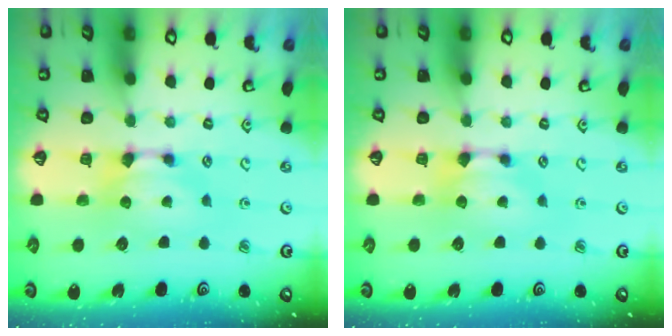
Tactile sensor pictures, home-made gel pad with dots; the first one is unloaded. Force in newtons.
{"total": 0.0}